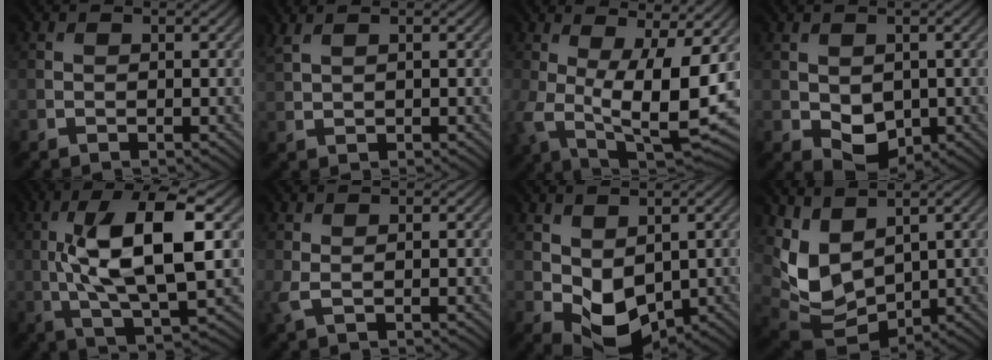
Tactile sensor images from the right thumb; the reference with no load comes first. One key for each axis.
{"total": 1.8, "fx": 1.5, "fy": 0.3, "fz": 1.0, "tx": -0.032, "ty": 0.008, "tz": 0.036}
{"total": 14.0, "fx": -0.2, "fy": 6.6, "fz": 12.3, "tx": -0.240, "ty": -0.031, "tz": 0.005}
{"total": 4.1, "fx": -0.3, "fy": 2.9, "fz": 2.9, "tx": -0.062, "ty": -0.014, "tz": 0.002}
{"total": 12.9, "fx": 1.2, "fy": 4.2, "fz": 12.1, "tx": -0.226, "ty": 0.004, "tz": 0.024}
{"total": 1.6, "fx": 0.6, "fy": 0.4, "fz": 1.4, "tx": -0.040, "ty": 0.004, "tz": 0.011}
{"total": 5.9, "fx": 0.6, "fy": 4.0, "fz": 4.4, "tx": -0.095, "ty": -0.013, "tz": 0.016}
{"total": 7.9, "fx": 2.7, "fy": 5.1, "fz": 5.3, "tx": -0.141, "ty": -0.012, "tz": 0.061}